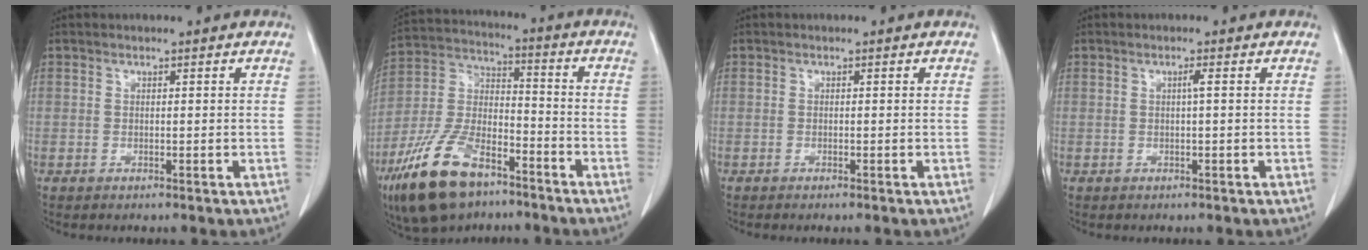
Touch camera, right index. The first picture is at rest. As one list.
[{"total": 16.1, "force": [-10.3, 6.8, 10.3], "torque": [-0.225, -0.003, -0.192]}, {"total": 0.5, "force": [-0.5, 0.0, 0.3], "torque": [-0.008, 0.000, -0.008]}, {"total": 0.8, "force": [0.1, -0.2, 0.8], "torque": [-0.013, 0.002, 0.002]}]